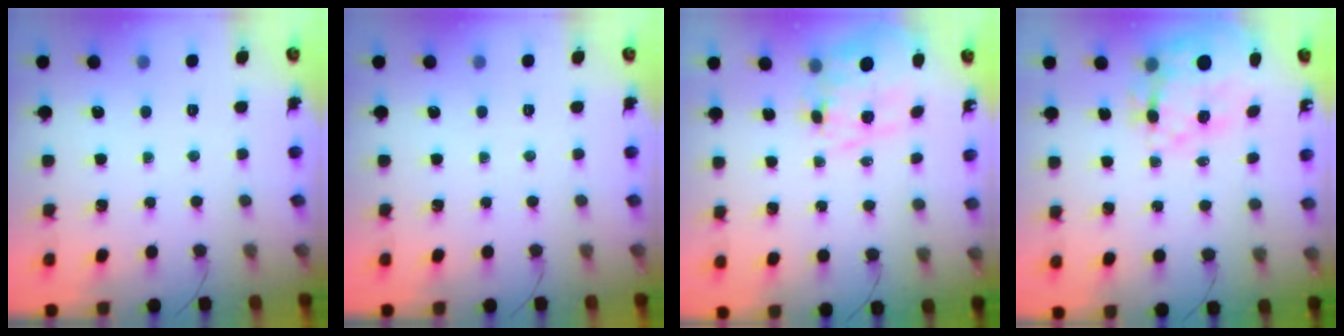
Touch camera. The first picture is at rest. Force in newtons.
{"total": 0.0}
{"total": 12.3, "press": 12.0, "slide": 2.7}
{"total": 11.1, "press": 10.3, "slide": 4.2}